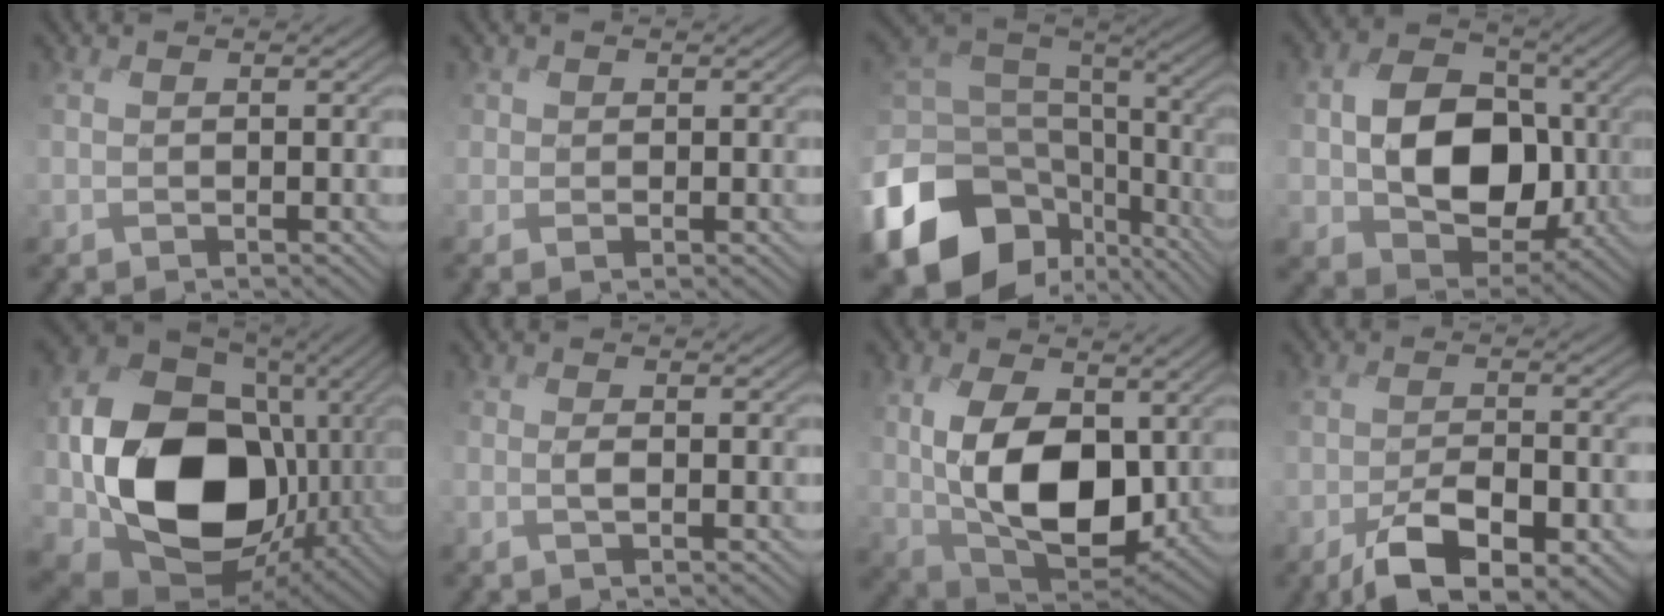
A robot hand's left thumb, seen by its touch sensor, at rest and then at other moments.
{"total": 0.8, "force": [0.2, 0.4, -0.7], "torque": [0.014, -0.005, -0.001]}
{"total": 17.5, "force": [-7.0, 12.7, 9.9], "torque": [-0.245, -0.045, -0.111]}
{"total": 11.1, "force": [-1.0, 8.5, 7.0], "torque": [-0.121, -0.010, -0.023]}
{"total": 20.1, "force": [-3.2, 15.2, 12.7], "torque": [-0.296, -0.039, -0.043]}
{"total": 0.8, "force": [-0.7, -0.1, 0.3], "torque": [-0.005, 0.001, -0.020]}
{"total": 12.0, "force": [0.7, 7.4, 9.5], "torque": [-0.199, -0.016, 0.024]}
{"total": 8.5, "force": [-5.3, 3.3, 5.8], "torque": [-0.099, -0.009, -0.089]}